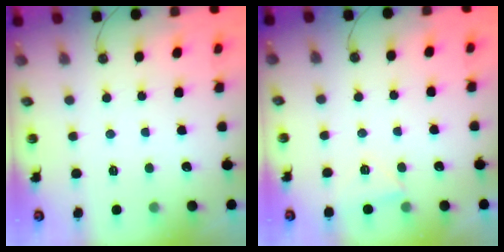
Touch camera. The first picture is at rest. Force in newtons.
{"total": 3.5, "press": 3.5, "slide": 0.5}